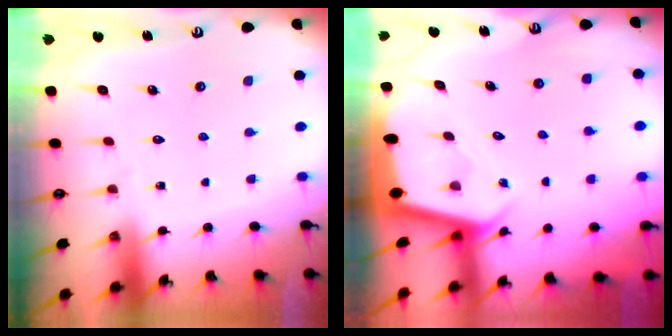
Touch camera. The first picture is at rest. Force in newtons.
{"total": 2.2, "press": 2.2, "slide": 0.1}